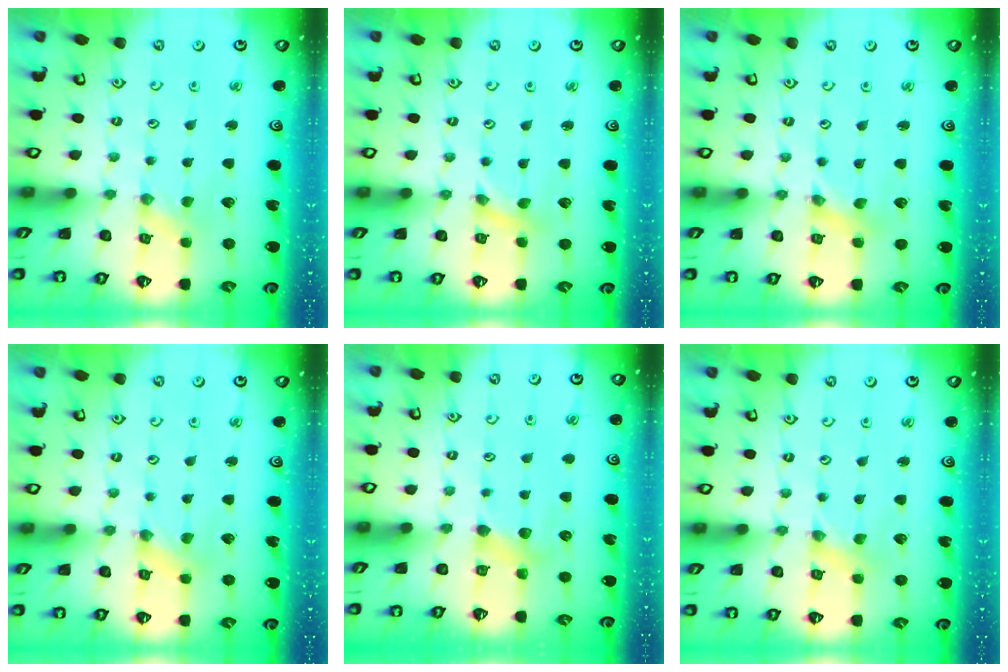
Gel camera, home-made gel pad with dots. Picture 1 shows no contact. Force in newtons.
{"total": 0.8, "press": 0.8, "slide": 0.1}
{"total": 1.2, "press": 1.2, "slide": 0.3}
{"total": 0.8, "press": 0.7, "slide": 0.3}
{"total": 3.6, "press": 3.6, "slide": 0.5}
{"total": 0.0}